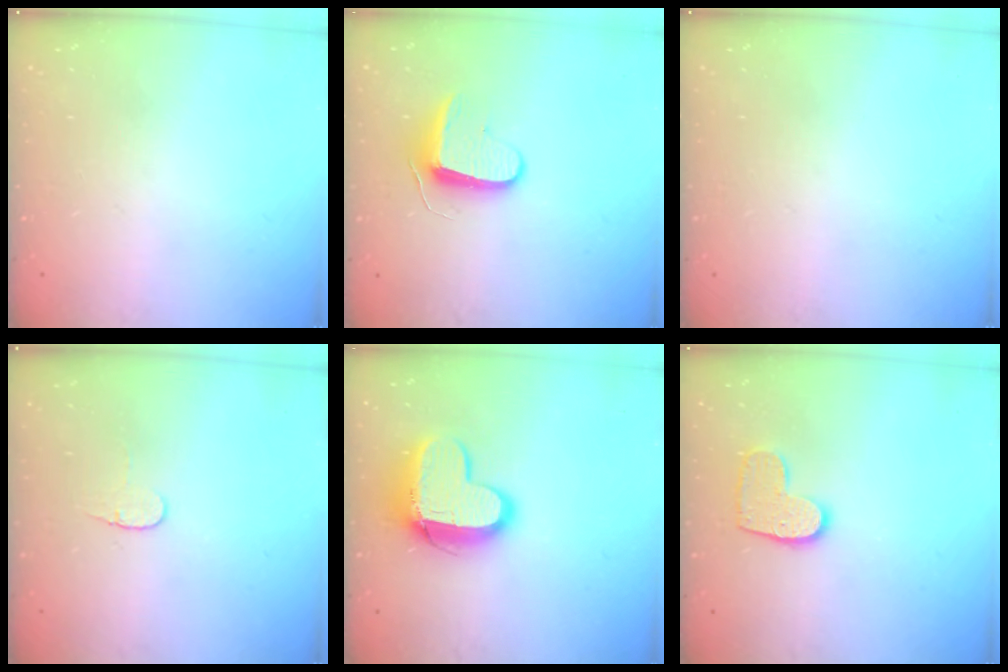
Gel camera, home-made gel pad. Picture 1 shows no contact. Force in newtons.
{"total": 8.7, "press": 8.6, "slide": 0.5}
{"total": 0.0}
{"total": 3.7, "press": 3.6, "slide": 0.4}
{"total": 12.9, "press": 12.9, "slide": 1.1}
{"total": 9.8, "press": 9.8, "slide": 0.3}